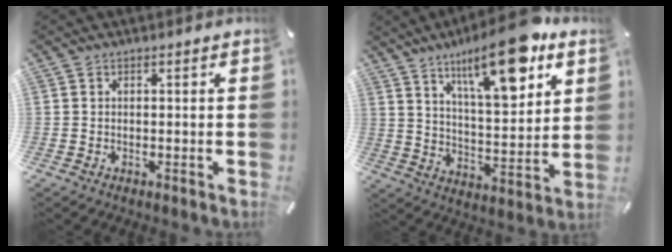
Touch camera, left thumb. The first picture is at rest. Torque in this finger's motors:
{"motor_torque": [2.58, 2.43, 1.56, -1.21, 0.43]}